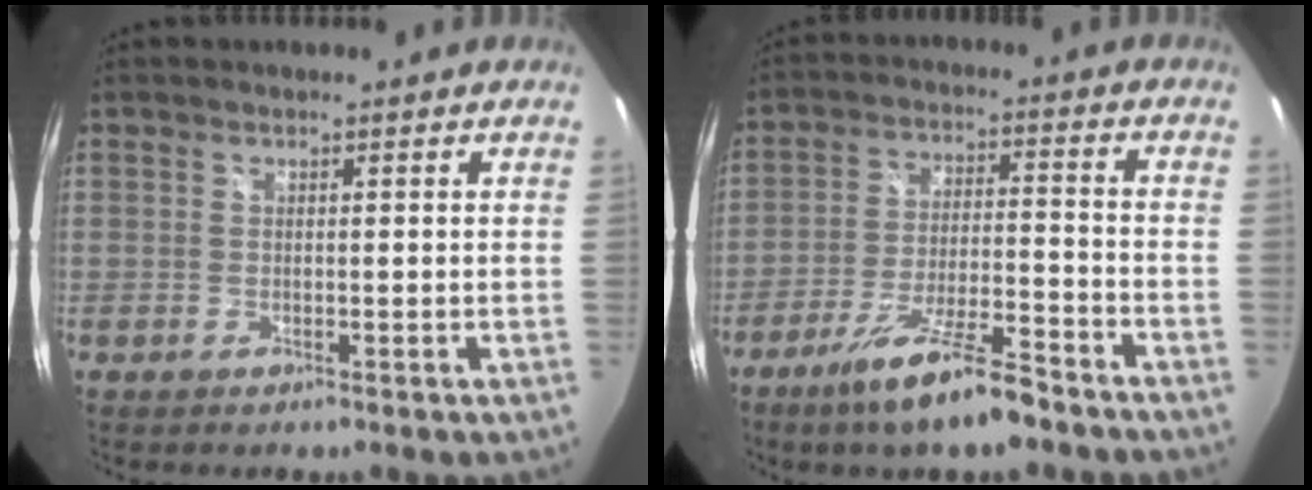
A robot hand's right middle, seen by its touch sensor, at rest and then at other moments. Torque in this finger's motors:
{"motor_torque": [1.10, -1.04, 0.65, 0.21]}